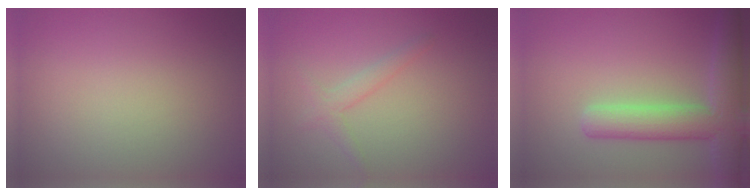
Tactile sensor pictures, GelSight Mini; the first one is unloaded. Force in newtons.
{"total": 1.6, "press": 1.6, "slide": 0.1}
{"total": 6.0, "press": 6.0, "slide": 0.4}